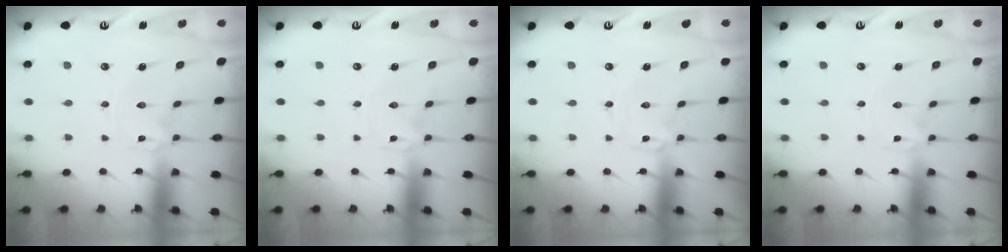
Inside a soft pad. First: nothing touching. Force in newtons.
{"total": 0.0}
{"total": 0.6, "press": 0.6, "slide": 0.1}
{"total": 0.0}